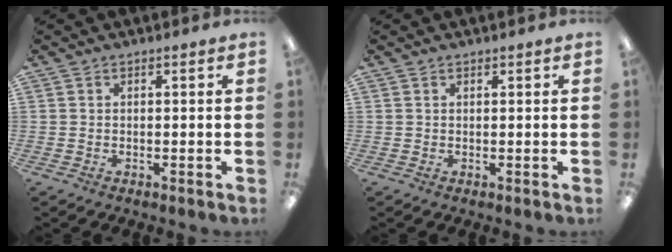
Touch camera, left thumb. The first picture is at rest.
{"total": 0.7, "force": [0.6, 0.4, 0.0], "torque": [0.001, 0.001, 0.012]}